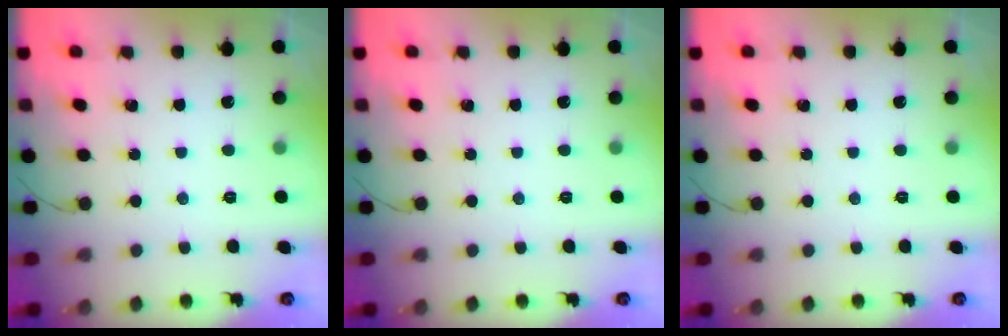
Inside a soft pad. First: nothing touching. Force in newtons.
{"total": 0.0}
{"total": 0.0}